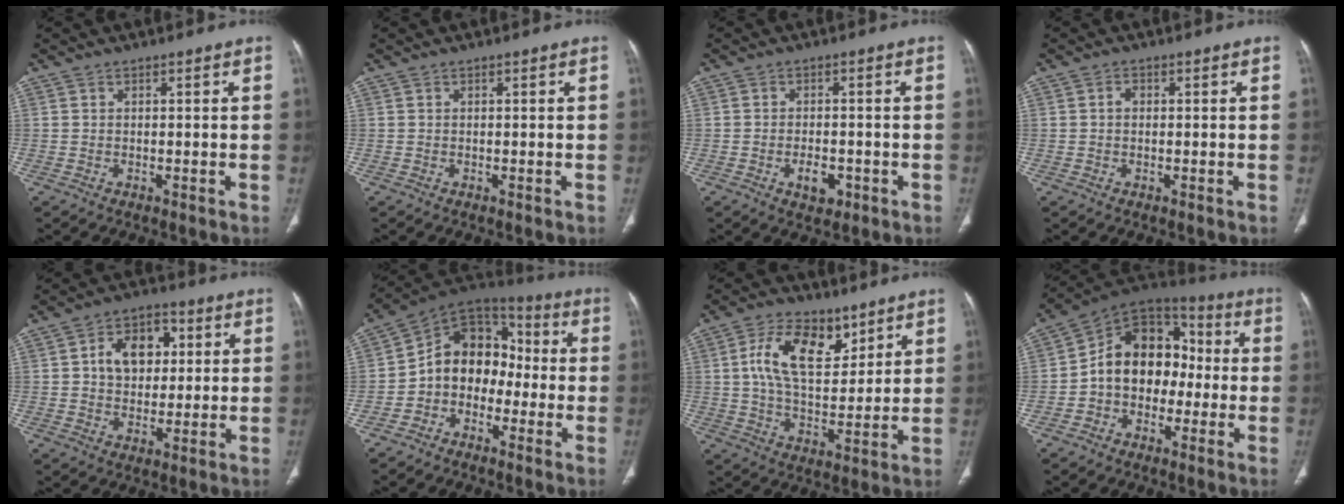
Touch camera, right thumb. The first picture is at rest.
{"total": 0.0}
{"total": 4.0, "force": [-1.6, 2.4, 2.8], "torque": [-0.031, 0.006, -0.019]}
{"total": 1.2, "force": [0.0, 0.9, 0.8], "torque": [-0.008, 0.003, -0.004]}
{"total": 10.4, "force": [2.2, 7.5, 6.9], "torque": [-0.075, 0.009, 0.032]}
{"total": 12.7, "force": [-2.5, 10.0, 7.4], "torque": [-0.080, 0.064, -0.060]}
{"total": 13.6, "force": [5.6, 7.6, 9.8], "torque": [-0.146, -0.021, 0.104]}
{"total": 15.0, "force": [-1.6, 11.3, 9.6], "torque": [-0.112, 0.052, -0.042]}